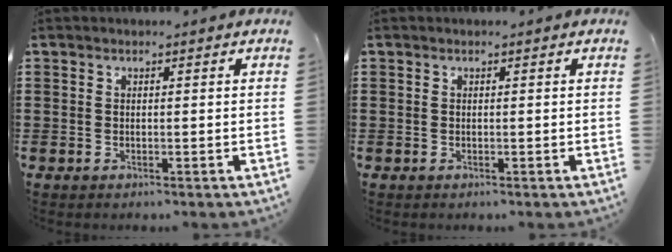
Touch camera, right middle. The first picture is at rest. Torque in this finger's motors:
{"motor_torque": [0.05, -0.05, -0.01, 0.00]}